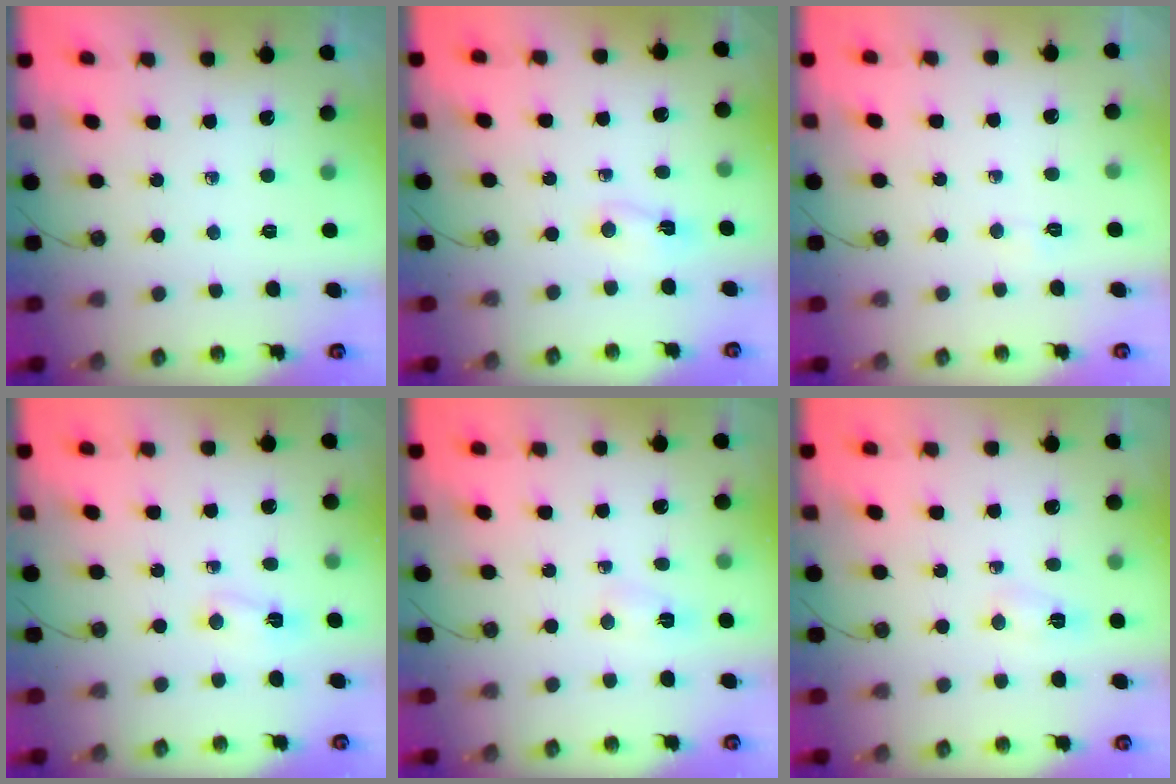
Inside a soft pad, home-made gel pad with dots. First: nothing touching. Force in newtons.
{"total": 2.2, "press": 1.9, "slide": 1.1}
{"total": 2.3, "press": 2.3, "slide": 0.3}
{"total": 2.0, "press": 2.0, "slide": 0.4}
{"total": 2.4, "press": 2.4, "slide": 0.3}
{"total": 4.1, "press": 4.1, "slide": 0.4}